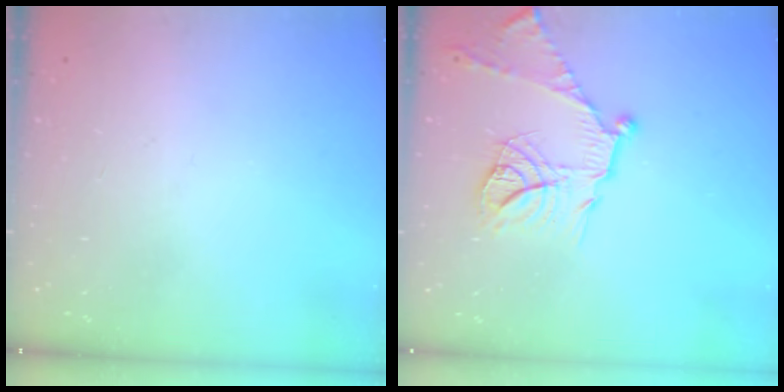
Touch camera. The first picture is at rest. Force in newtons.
{"total": 16.0, "press": 16.0, "slide": 1.4}